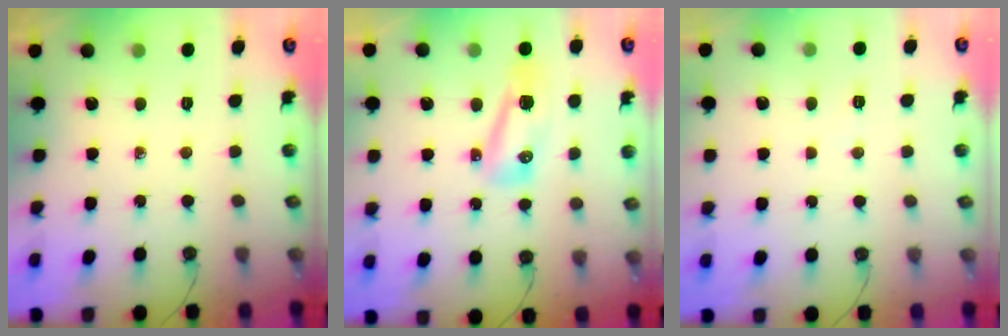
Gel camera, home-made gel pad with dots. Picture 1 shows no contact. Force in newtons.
{"total": 8.1, "press": 8.0, "slide": 1.5}
{"total": 9.9, "press": 3.3, "slide": 9.3}